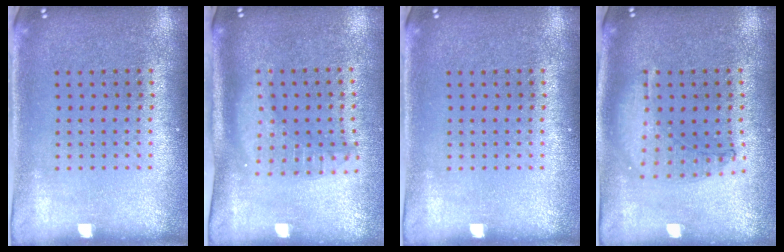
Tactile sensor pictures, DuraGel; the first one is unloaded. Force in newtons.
{"total": 1.9, "press": 1.5, "slide": 1.1}
{"total": 0.0}
{"total": 1.0, "press": 0.9, "slide": 0.2}